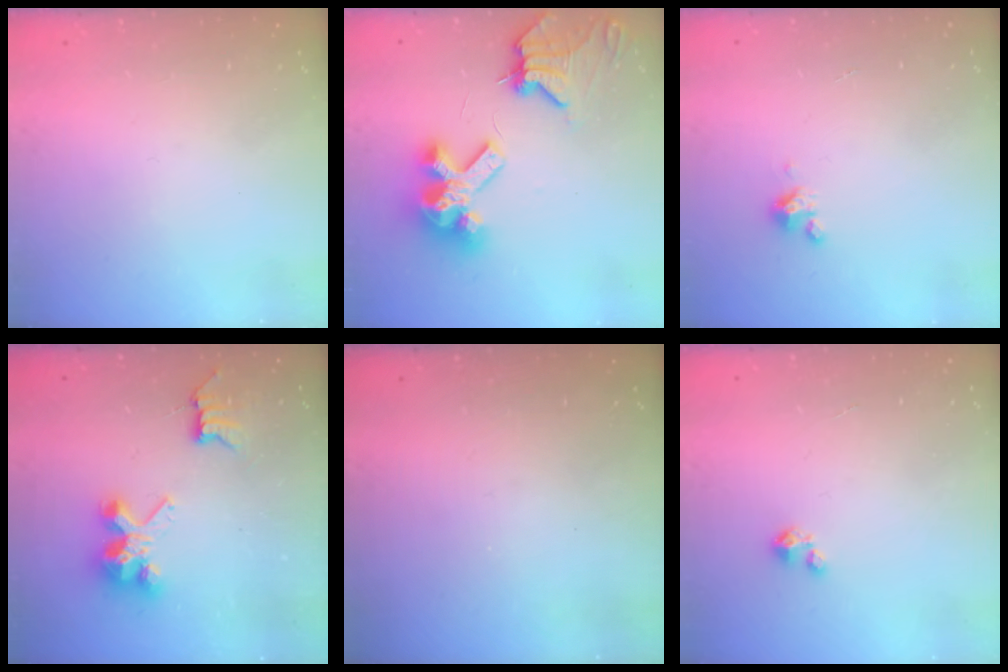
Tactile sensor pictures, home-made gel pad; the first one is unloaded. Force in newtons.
{"total": 11.5, "press": 11.4, "slide": 1.5}
{"total": 3.4, "press": 3.4, "slide": 0.3}
{"total": 7.8, "press": 7.8, "slide": 0.3}
{"total": 0.0}
{"total": 2.1, "press": 2.1, "slide": 0.2}